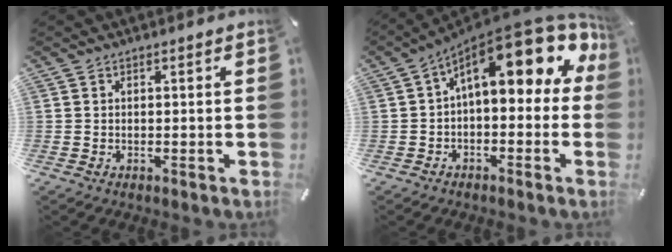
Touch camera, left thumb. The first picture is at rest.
{"total": 16.0, "force": [7.1, 6.6, 12.8], "torque": [-0.185, -0.058, 0.117]}